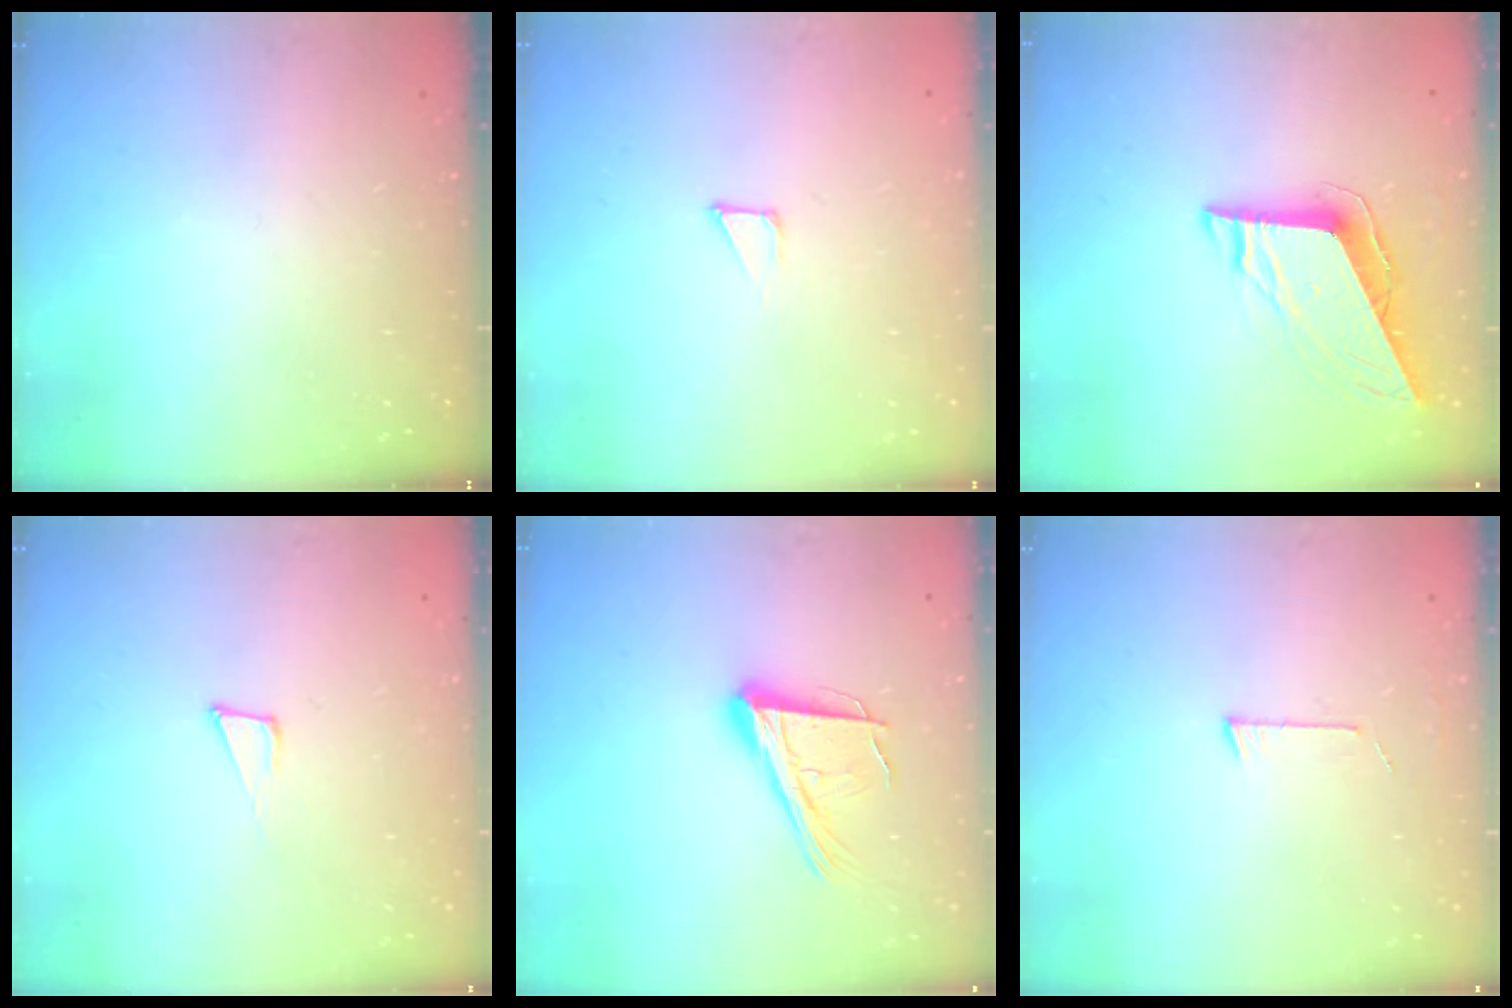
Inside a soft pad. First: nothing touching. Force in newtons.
{"total": 1.2, "press": 1.2, "slide": 0.0}
{"total": 8.9, "press": 8.8, "slide": 1.2}
{"total": 6.3, "press": 6.1, "slide": 1.2}
{"total": 17.0, "press": 16.5, "slide": 3.9}
{"total": 2.7, "press": 2.7, "slide": 0.2}